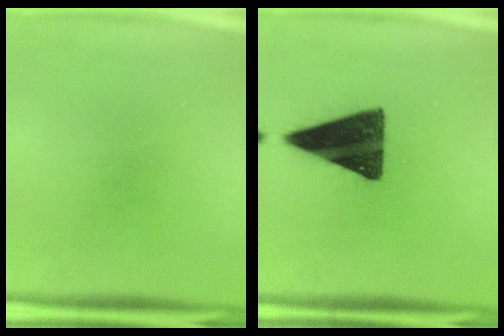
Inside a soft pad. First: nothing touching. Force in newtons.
{"total": 14.7}